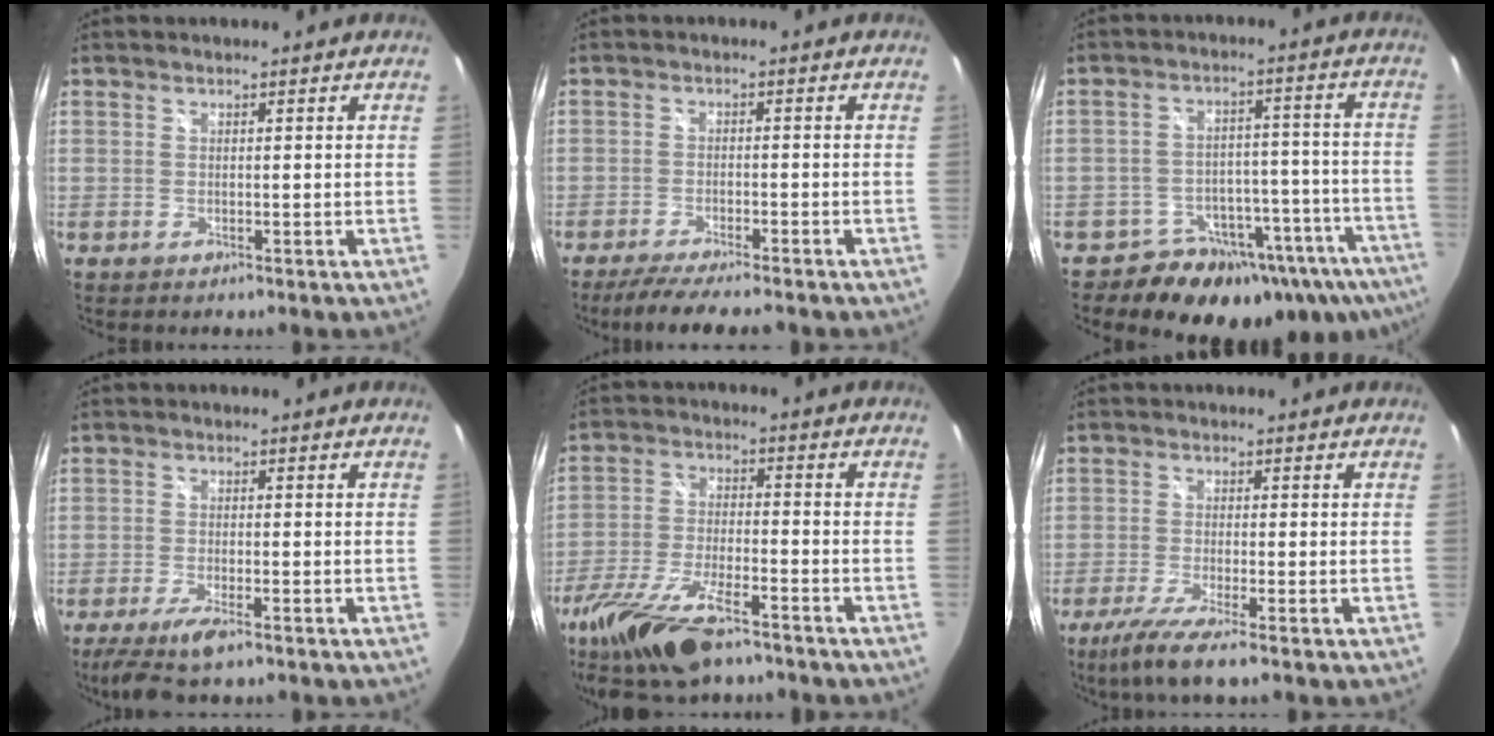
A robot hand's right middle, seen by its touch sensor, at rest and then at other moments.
{"total": 8.4, "force": [-7.2, 1.0, 4.2], "torque": [-0.098, -0.018, -0.117]}
{"total": 18.4, "force": [-13.1, 10.4, 7.7], "torque": [-0.125, 0.016, -0.162]}
{"total": 7.3, "force": [-5.2, 1.4, 4.9], "torque": [-0.113, -0.022, -0.095]}
{"total": 16.5, "force": [-11.9, 5.2, 10.2], "torque": [-0.224, -0.036, -0.221]}
{"total": 6.9, "force": [-4.7, -0.3, 5.0], "torque": [-0.118, -0.027, -0.088]}